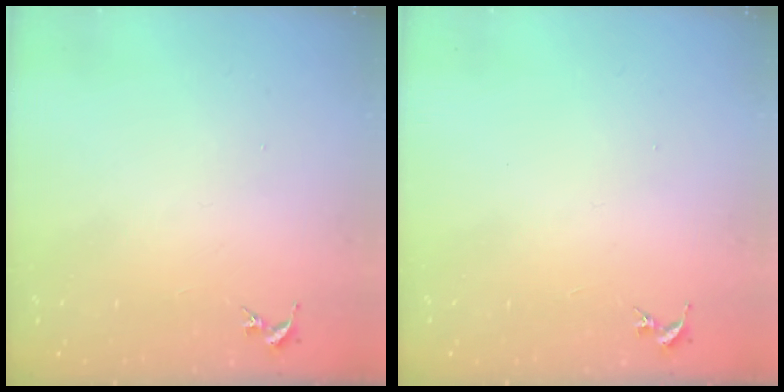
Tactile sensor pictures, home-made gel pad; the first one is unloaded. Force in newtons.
{"total": 0.0}